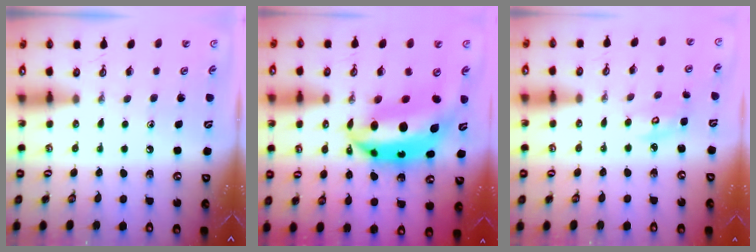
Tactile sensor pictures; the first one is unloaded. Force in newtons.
{"total": 13.1, "press": 13.0, "slide": 1.3}
{"total": 3.0, "press": 3.0, "slide": 0.1}